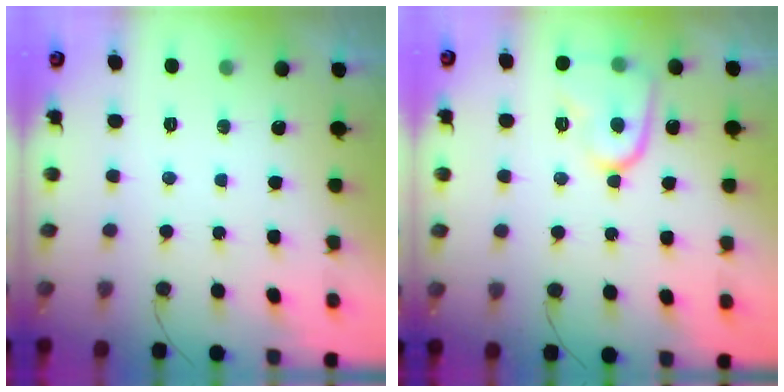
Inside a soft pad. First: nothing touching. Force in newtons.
{"total": 11.1, "press": 11.1, "slide": 1.0}